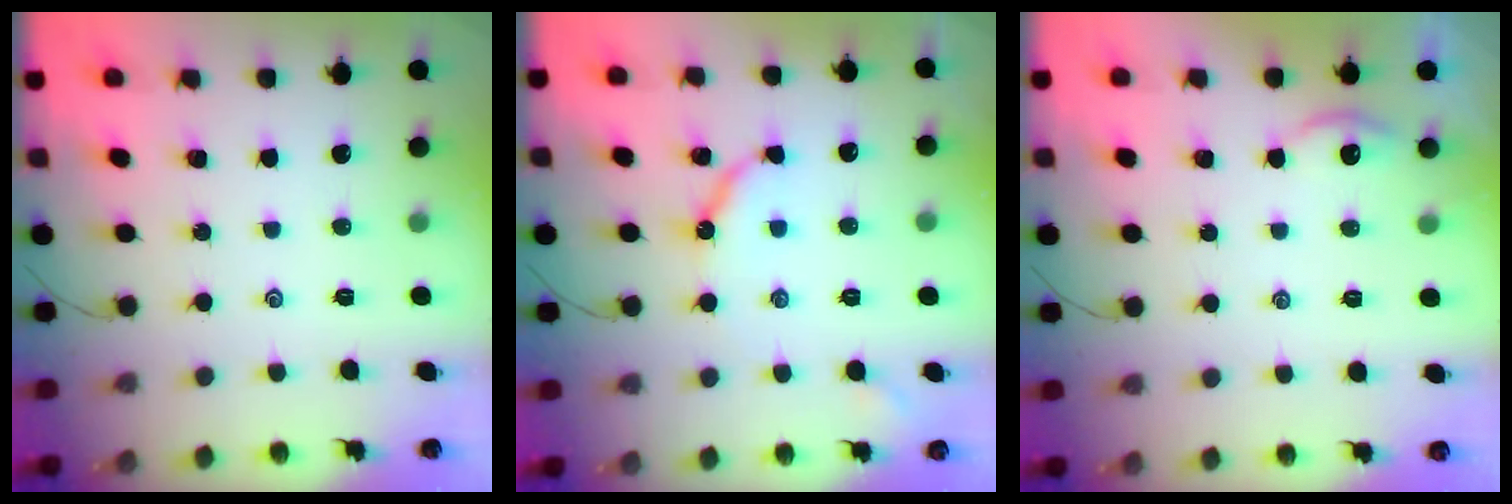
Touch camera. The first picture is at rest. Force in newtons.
{"total": 7.3, "press": 7.3, "slide": 0.7}
{"total": 1.9, "press": 1.9, "slide": 0.2}